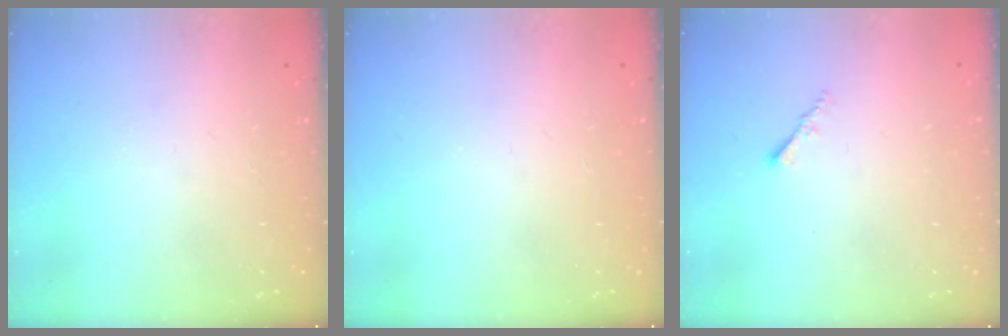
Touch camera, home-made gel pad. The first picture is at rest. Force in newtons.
{"total": 0.0}
{"total": 1.0, "press": 1.0, "slide": 0.4}